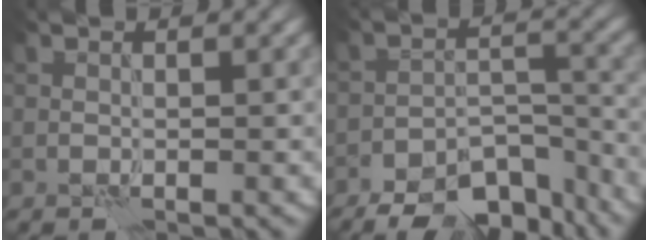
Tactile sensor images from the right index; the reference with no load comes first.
{"total": 10.1, "force": [-8.1, 4.0, 4.4], "torque": [-0.059, -0.002, -0.121]}